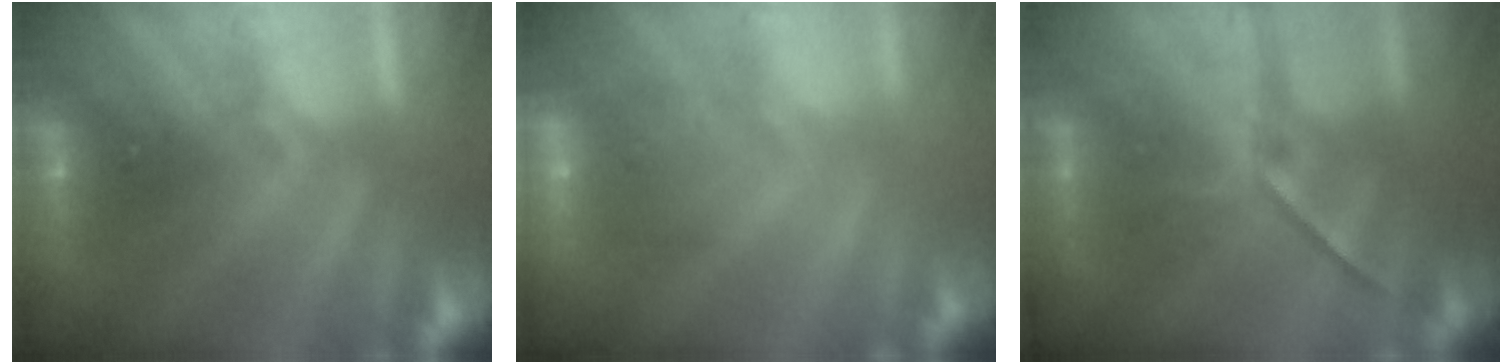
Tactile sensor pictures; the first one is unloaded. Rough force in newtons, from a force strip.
{"total": 7.0}
{"total": 1.2}